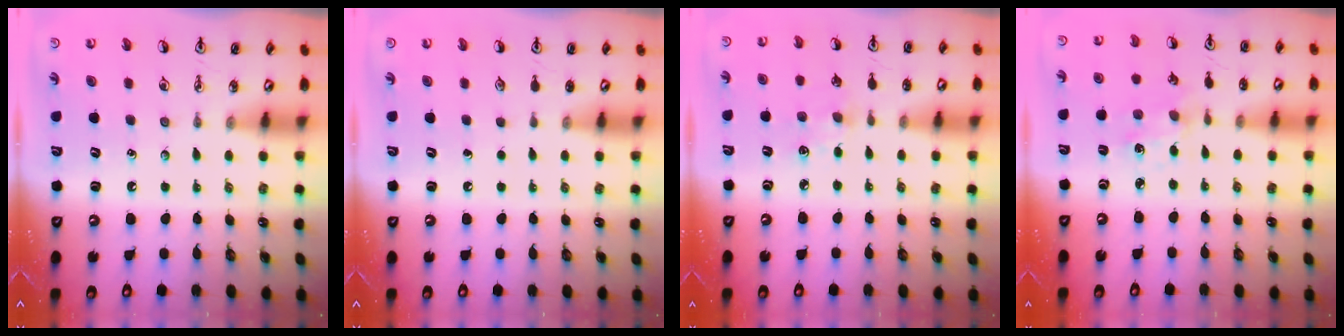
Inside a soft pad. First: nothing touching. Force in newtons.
{"total": 0.0}
{"total": 4.9, "press": 4.9, "slide": 0.7}
{"total": 2.0, "press": 1.9, "slide": 0.4}